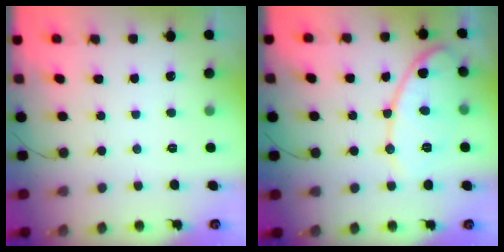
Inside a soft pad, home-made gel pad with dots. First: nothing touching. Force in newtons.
{"total": 12.2, "press": 12.1, "slide": 0.6}